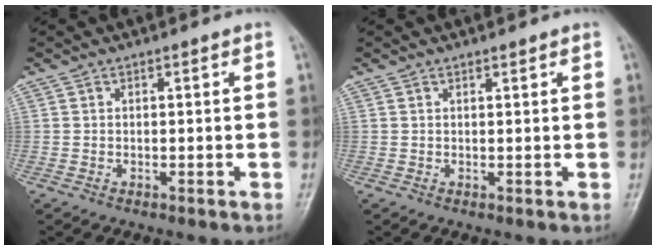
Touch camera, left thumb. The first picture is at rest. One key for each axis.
{"total": 0.6, "fx": 0.5, "fy": 0.1, "fz": 0.3, "tx": -0.005, "ty": -0.004, "tz": 0.008}